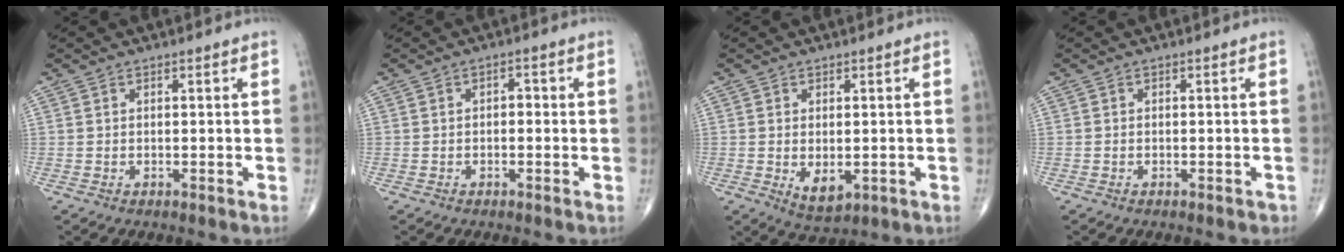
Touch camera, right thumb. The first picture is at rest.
{"total": 1.6, "force": [-0.1, 1.0, 1.2], "torque": [-0.012, 0.008, -0.006]}
{"total": 4.8, "force": [-0.8, 2.7, 3.9], "torque": [-0.060, -0.012, -0.002]}
{"total": 1.2, "force": [-1.0, 0.6, 0.4], "torque": [-0.005, 0.006, -0.012]}